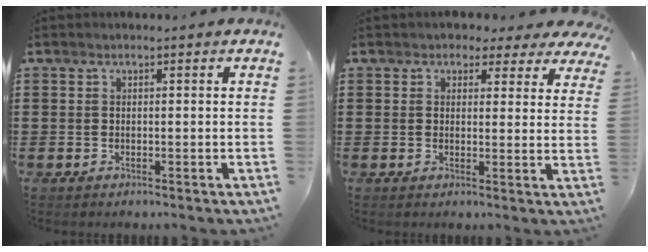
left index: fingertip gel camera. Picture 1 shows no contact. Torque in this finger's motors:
{"motor_torque": [1.12, -1.02, 0.59, 0.08]}